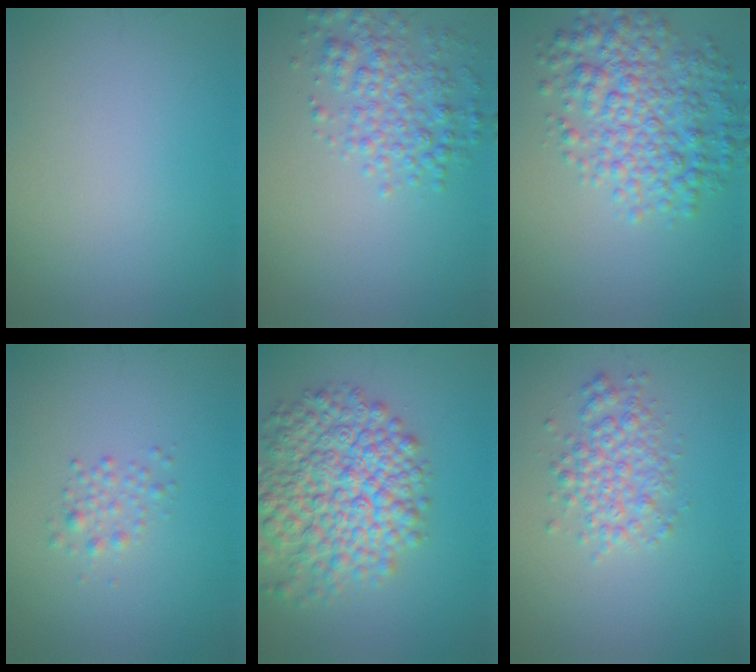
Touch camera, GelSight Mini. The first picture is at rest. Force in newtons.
{"total": 3.8, "press": 3.8, "slide": 0.1}
{"total": 6.4, "press": 6.4, "slide": 0.1}
{"total": 1.3, "press": 1.3, "slide": 0.0}
{"total": 9.0, "press": 9.0, "slide": 0.4}
{"total": 3.2, "press": 3.2, "slide": 0.1}